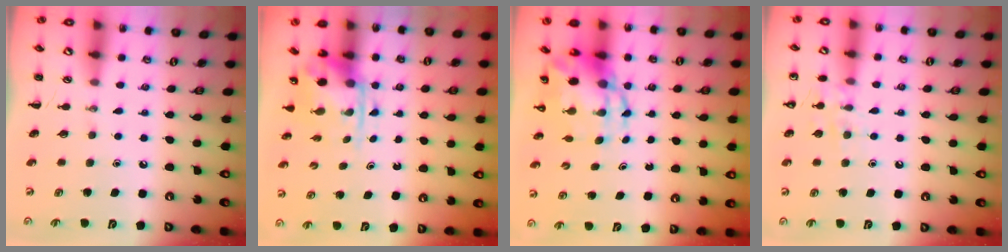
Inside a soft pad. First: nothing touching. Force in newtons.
{"total": 4.1, "press": 4.0, "slide": 0.7}
{"total": 7.1, "press": 6.8, "slide": 1.9}
{"total": 8.3, "press": 8.1, "slide": 1.5}